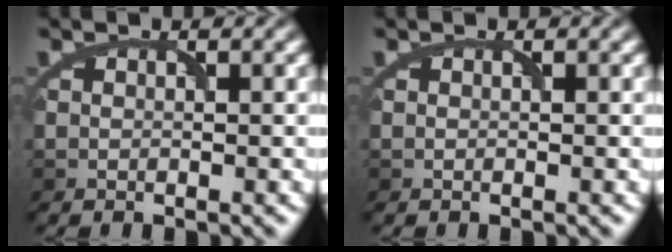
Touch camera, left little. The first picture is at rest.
{"total": 0.0}